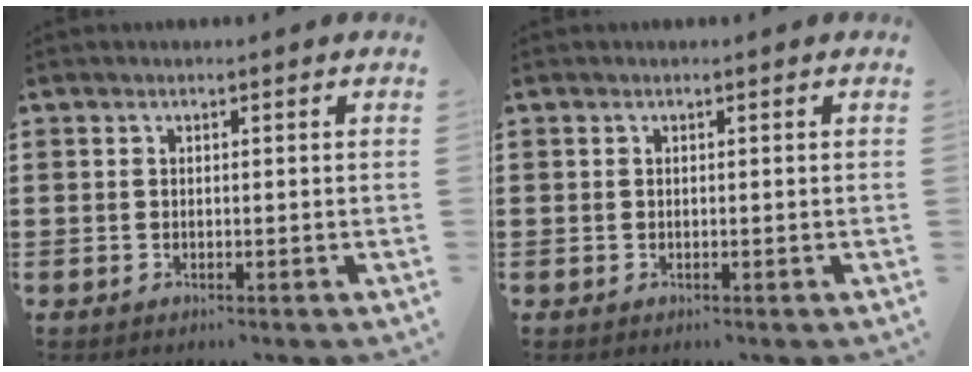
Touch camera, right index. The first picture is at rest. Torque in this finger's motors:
{"motor_torque": [0.16, 0.29, 0.00, 0.02]}